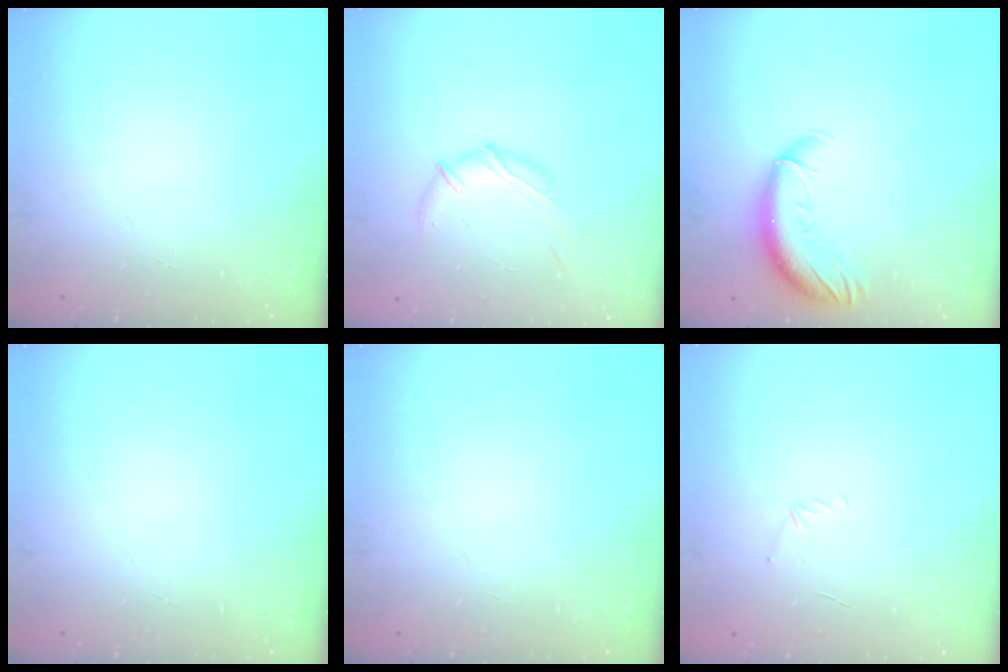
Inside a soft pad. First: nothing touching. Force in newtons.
{"total": 7.6, "press": 7.5, "slide": 0.8}
{"total": 11.8, "press": 11.4, "slide": 2.7}
{"total": 0.0}
{"total": 0.0}
{"total": 3.8, "press": 3.6, "slide": 0.9}